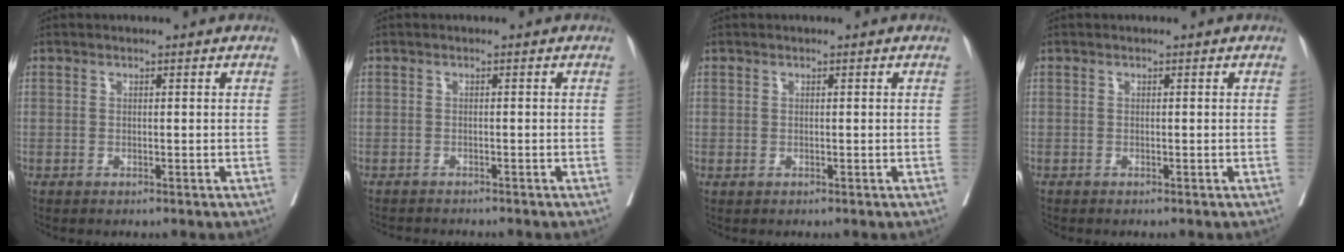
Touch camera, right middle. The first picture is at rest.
{"total": 4.4, "force": [-4.2, 0.4, 1.3], "torque": [-0.014, -0.010, -0.059]}
{"total": 0.0}
{"total": 0.8, "force": [-0.6, -0.2, 0.4], "torque": [-0.002, 0.001, -0.007]}